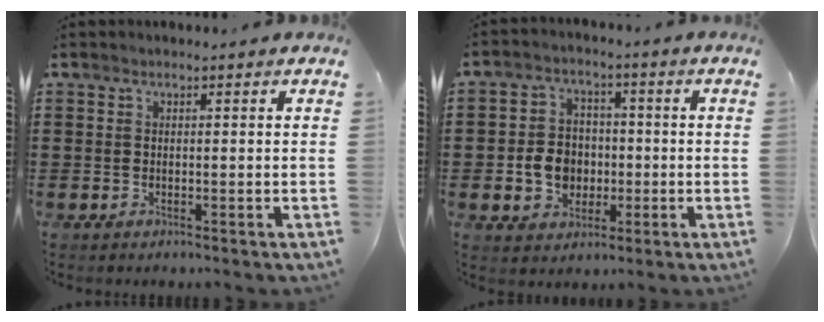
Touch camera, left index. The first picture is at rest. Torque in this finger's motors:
{"motor_torque": [0.40, 0.17, 0.41, 0.09]}